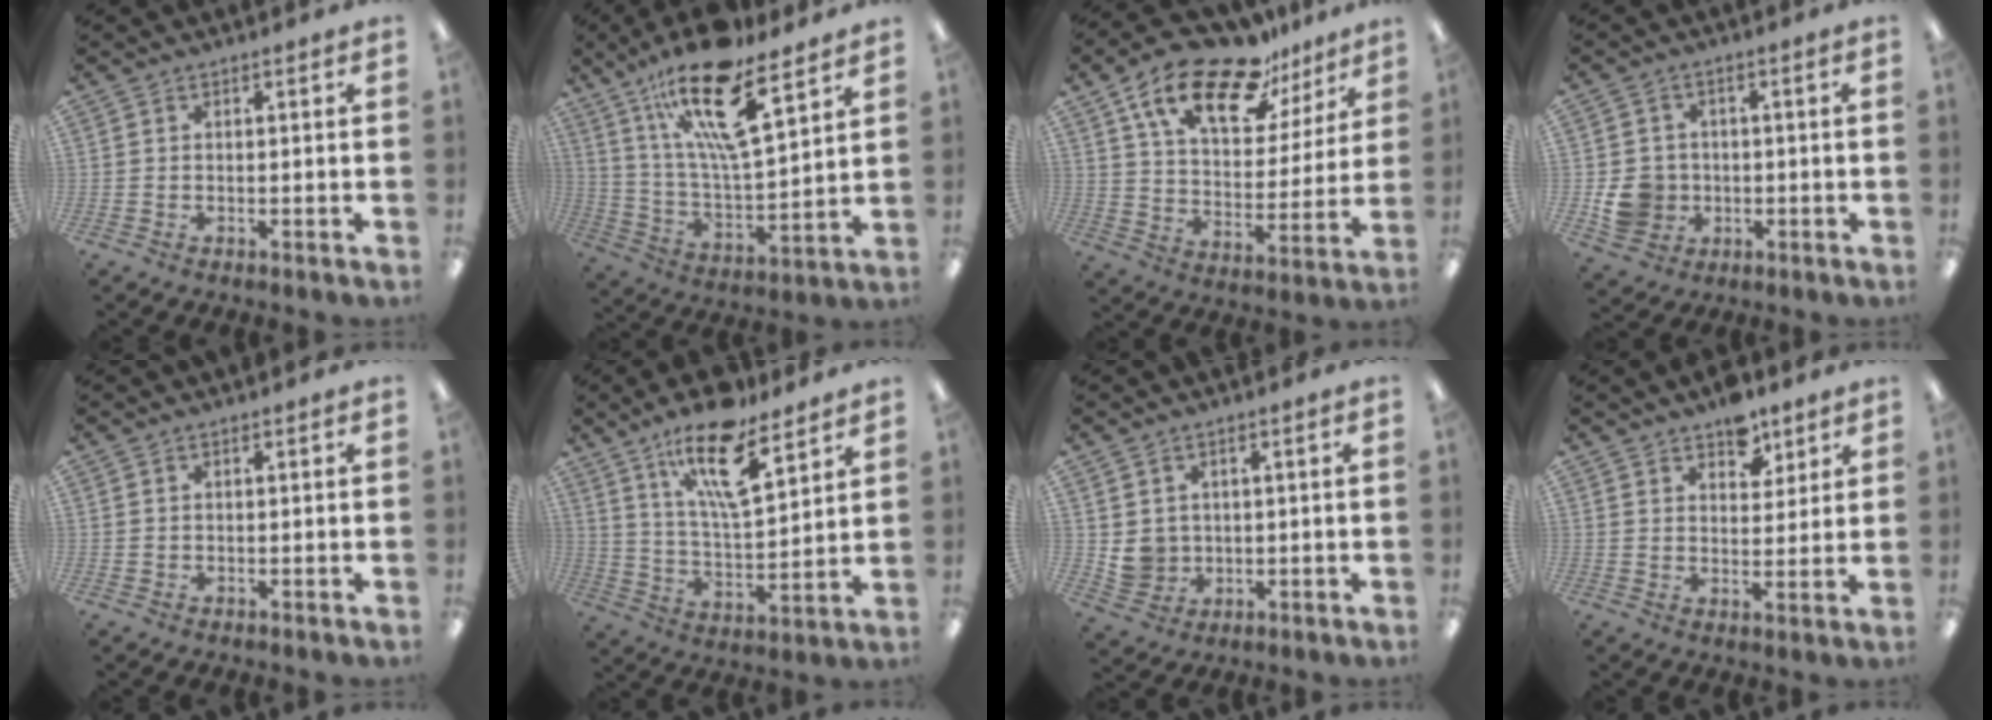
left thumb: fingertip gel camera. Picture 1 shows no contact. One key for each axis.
{"total": 20.7, "fx": 13.3, "fy": 6.2, "fz": 14.6, "tx": -0.260, "ty": -0.072, "tz": 0.219}
{"total": 19.9, "fx": 13.8, "fy": 8.6, "fz": 11.6, "tx": -0.200, "ty": -0.077, "tz": 0.236}
{"total": 7.5, "fx": -1.3, "fy": 6.9, "fz": 2.7, "tx": -0.056, "ty": 0.013, "tz": -0.020}
{"total": 0.5, "fx": 0.2, "fy": 0.5, "fz": 0.0, "tx": 0.000, "ty": 0.005, "tz": 0.003}
{"total": 18.0, "fx": 11.6, "fy": 6.1, "fz": 12.4, "tx": -0.212, "ty": -0.053, "tz": 0.191}
{"total": 5.1, "fx": 1.4, "fy": 4.8, "fz": 1.0, "tx": -0.017, "ty": 0.001, "tz": 0.031}
{"total": 7.4, "fx": 5.5, "fy": 4.1, "fz": 2.7, "tx": -0.025, "ty": -0.028, "tz": 0.095}